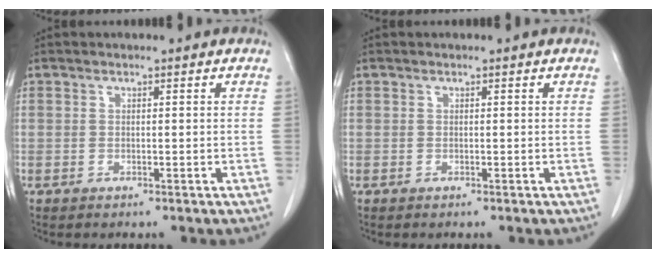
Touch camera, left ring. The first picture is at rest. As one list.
[{"total": 0.0}]